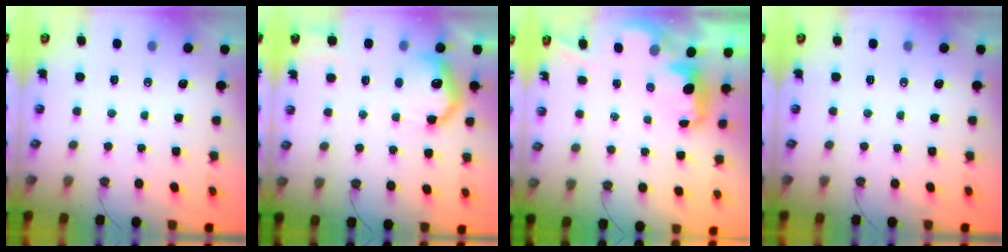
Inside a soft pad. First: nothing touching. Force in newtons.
{"total": 13.7, "press": 13.7, "slide": 1.3}
{"total": 2.9, "press": 2.8, "slide": 0.6}
{"total": 0.0}